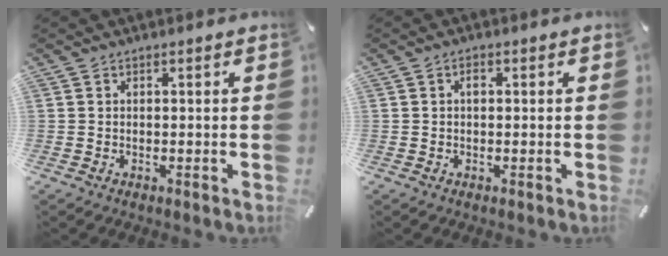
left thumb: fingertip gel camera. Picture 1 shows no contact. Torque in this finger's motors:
{"motor_torque": [0.41, 0.41, 0.20, -0.11, 0.02]}